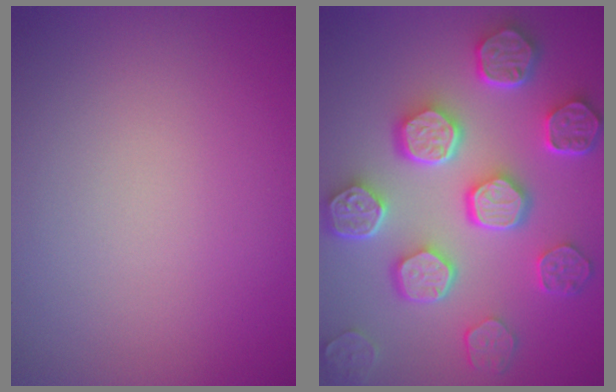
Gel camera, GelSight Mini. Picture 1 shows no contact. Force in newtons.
{"total": 8.3, "press": 6.5, "slide": 5.2}